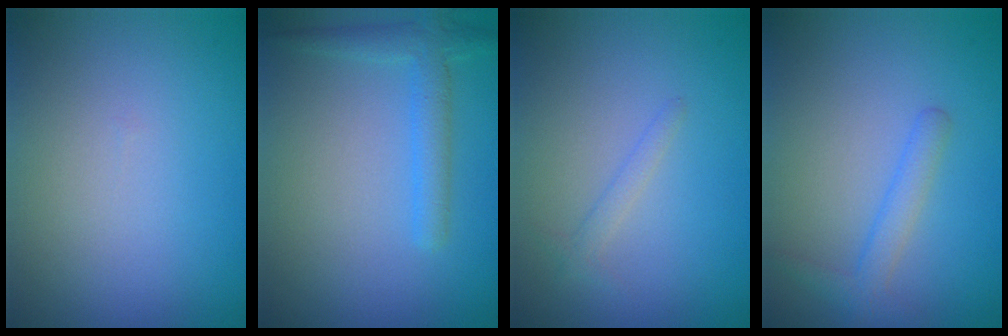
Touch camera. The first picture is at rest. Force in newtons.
{"total": 1.7, "press": 1.7, "slide": 0.1}
{"total": 1.1, "press": 1.1, "slide": 0.1}
{"total": 2.0, "press": 1.9, "slide": 0.1}